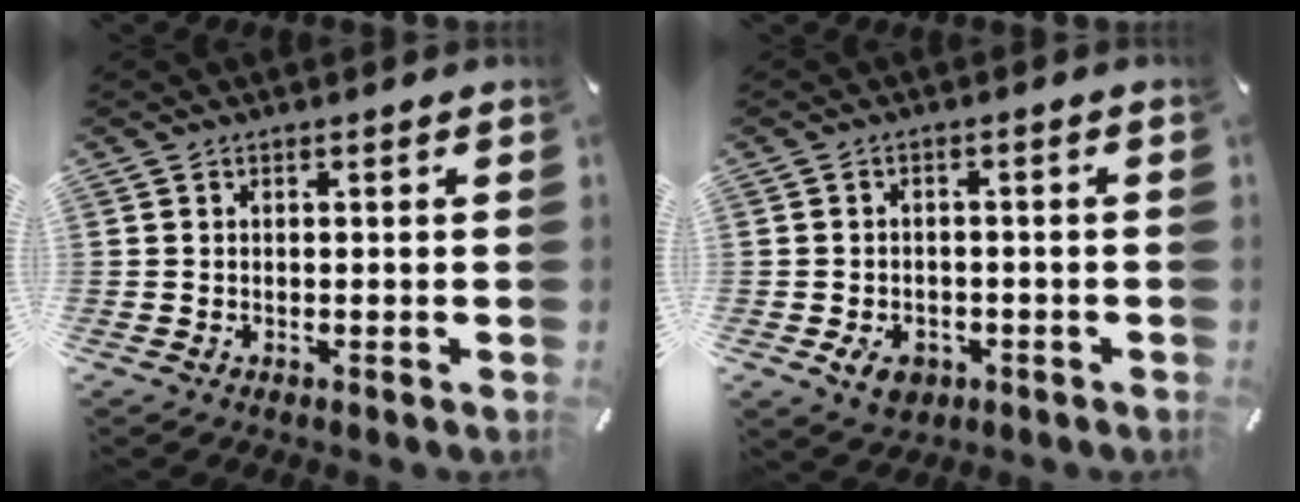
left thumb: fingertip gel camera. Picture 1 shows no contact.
{"total": 5.1, "force": [-2.3, 3.9, 2.5], "torque": [-0.041, 0.007, -0.041]}